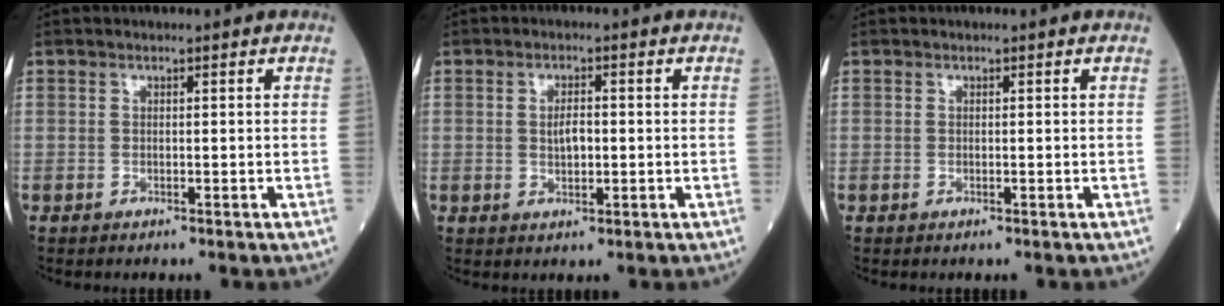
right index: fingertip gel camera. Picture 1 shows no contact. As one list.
[{"total": 2.8, "force": [0.0, 1.2, 2.6], "torque": [-0.045, 0.001, 0.002]}, {"total": 0.0}]